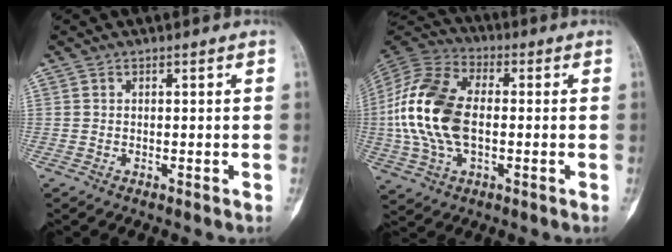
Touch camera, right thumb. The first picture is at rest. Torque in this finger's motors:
{"motor_torque": [2.04, 1.87, 1.31, -1.46, 0.38]}